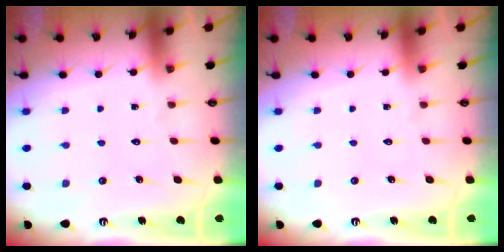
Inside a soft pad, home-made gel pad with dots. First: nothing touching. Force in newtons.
{"total": 0.0}